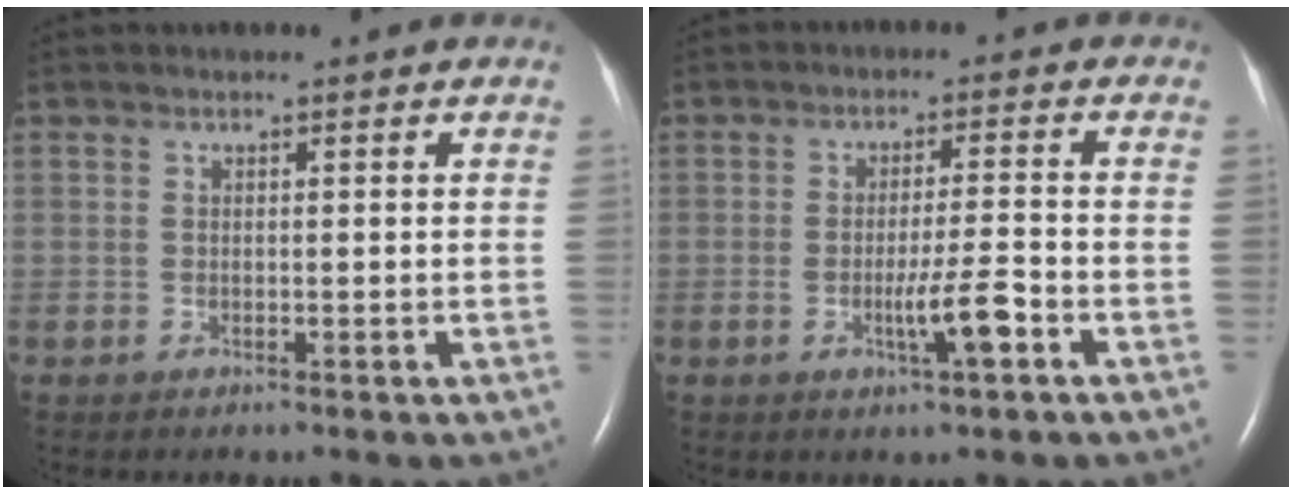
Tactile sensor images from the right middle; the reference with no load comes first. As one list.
[{"total": 5.3, "force": [-2.2, 0.0, 4.8], "torque": [-0.083, -0.007, -0.039]}]